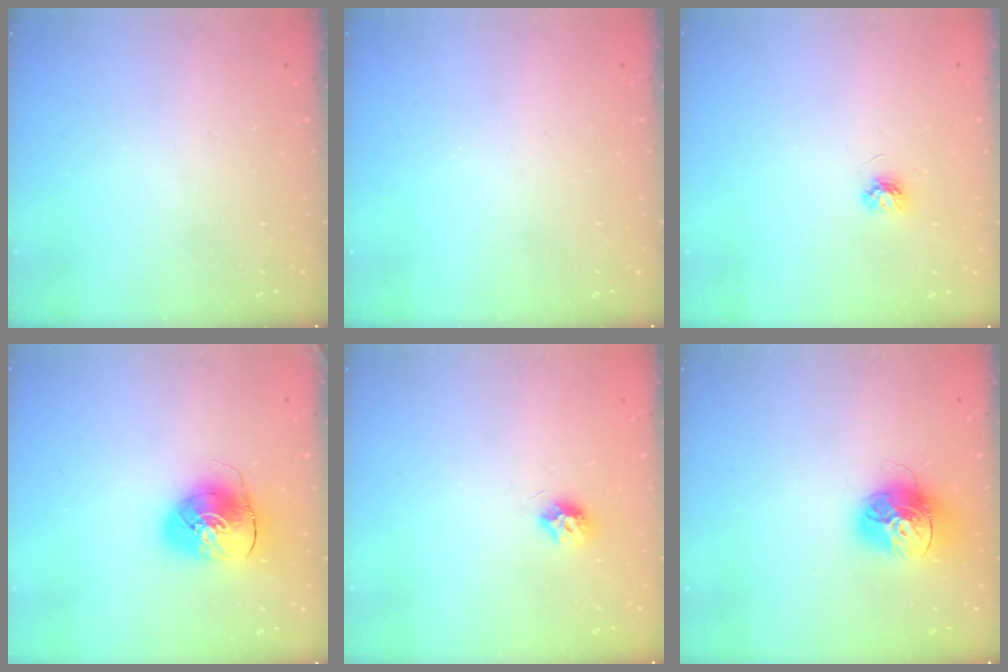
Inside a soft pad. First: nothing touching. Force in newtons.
{"total": 0.0}
{"total": 3.9, "press": 3.9, "slide": 0.5}
{"total": 10.0, "press": 9.9, "slide": 1.5}
{"total": 7.4, "press": 7.4, "slide": 0.2}
{"total": 14.9, "press": 14.9, "slide": 1.6}